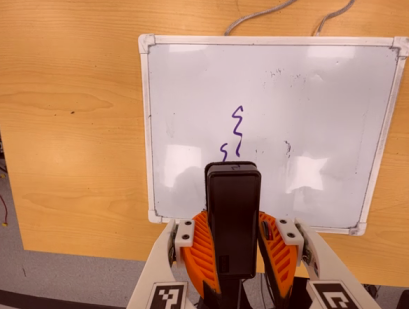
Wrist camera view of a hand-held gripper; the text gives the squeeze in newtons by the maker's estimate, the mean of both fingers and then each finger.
{"total": 8.9, "left": 7.7, "right": 10.1}